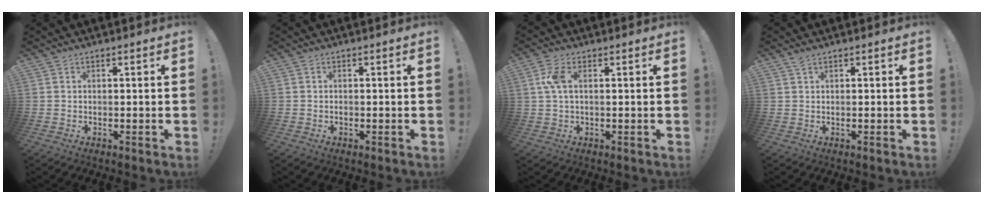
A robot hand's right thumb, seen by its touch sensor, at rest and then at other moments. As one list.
[{"total": 0.7, "force": [-0.3, 0.6, -0.1], "torque": [-0.006, 0.007, -0.005]}, {"total": 5.5, "force": [1.2, 2.4, 4.8], "torque": [-0.100, 0.006, 0.021]}, {"total": 1.5, "force": [1.1, 0.2, 1.1], "torque": [-0.016, -0.003, 0.018]}]